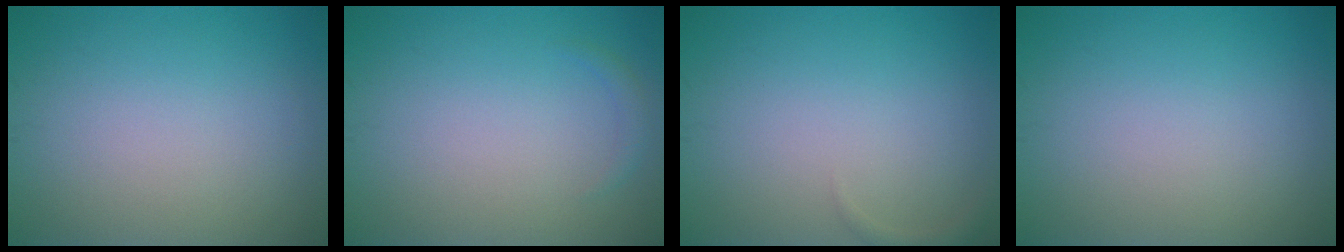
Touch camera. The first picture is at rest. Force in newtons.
{"total": 0.8, "press": 0.8, "slide": 0.1}
{"total": 0.7, "press": 0.7, "slide": 0.1}
{"total": 0.0}